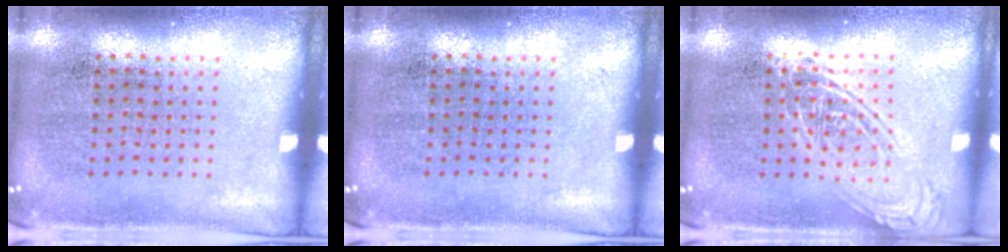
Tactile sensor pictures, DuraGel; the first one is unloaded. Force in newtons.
{"total": 0.0}
{"total": 2.6, "press": 2.6, "slide": 0.3}